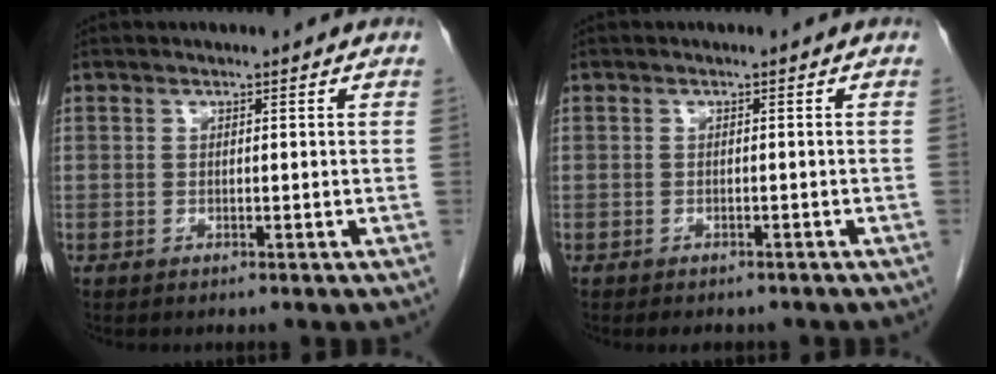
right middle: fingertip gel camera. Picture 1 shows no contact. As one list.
[{"total": 4.2, "force": [-3.6, 1.6, 1.6], "torque": [-0.018, -0.005, -0.039]}]